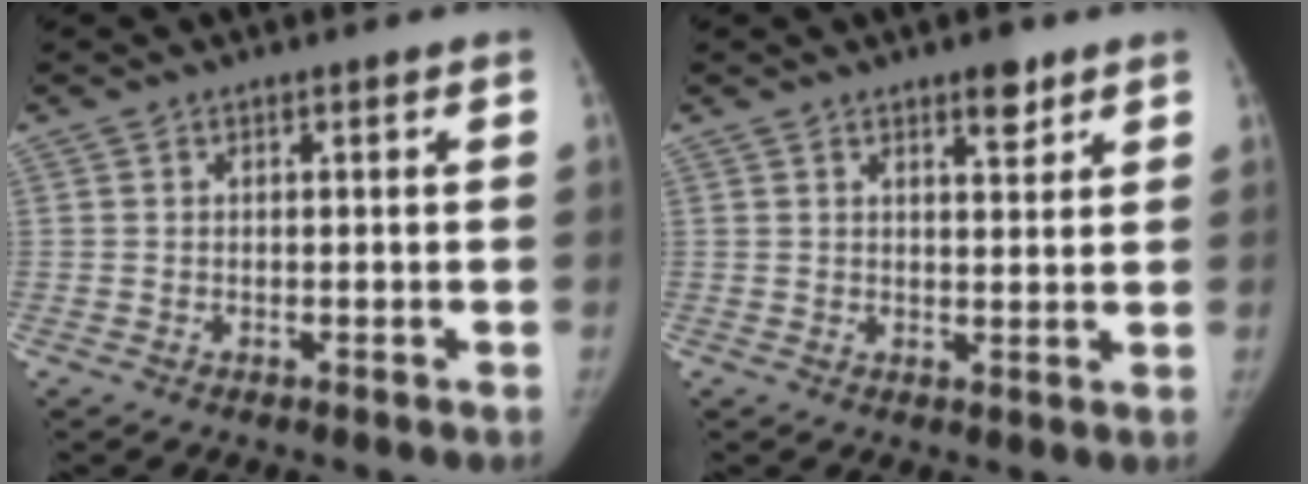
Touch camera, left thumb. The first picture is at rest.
{"total": 3.9, "force": [2.7, 1.4, 2.5], "torque": [-0.021, -0.017, 0.040]}